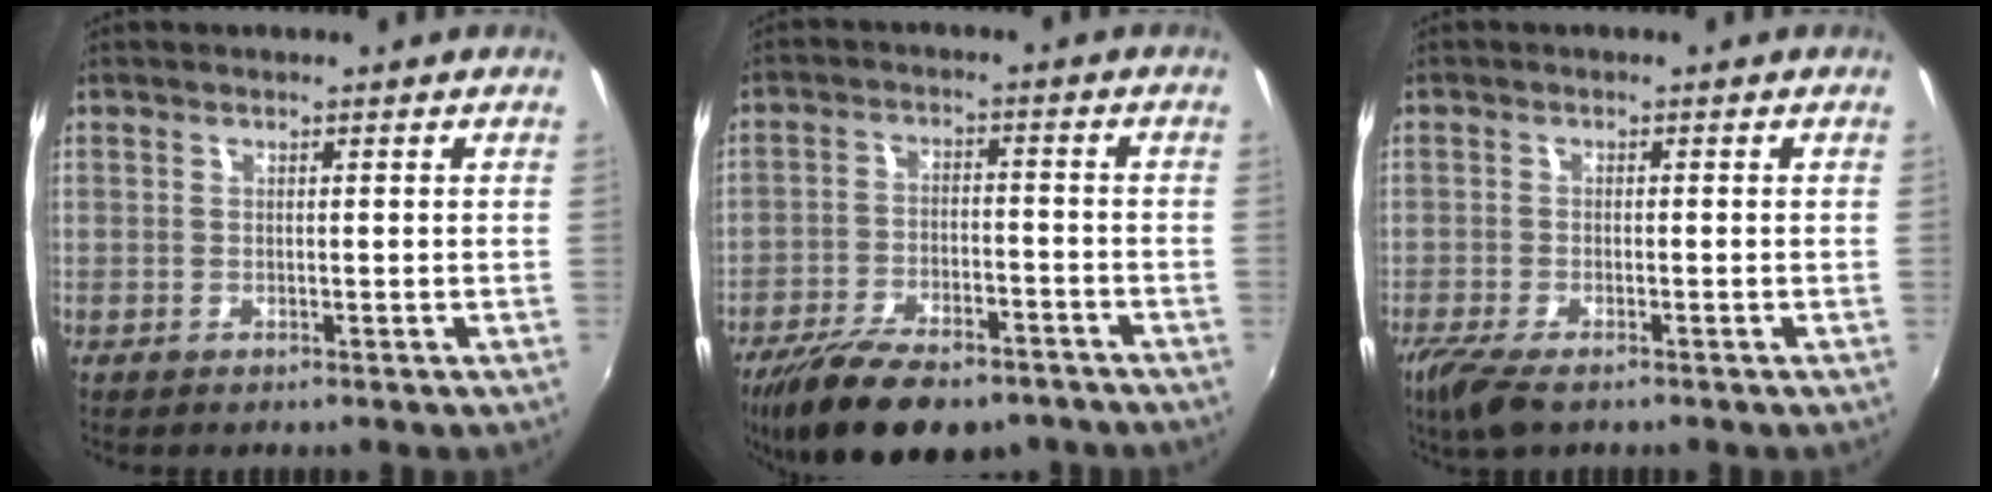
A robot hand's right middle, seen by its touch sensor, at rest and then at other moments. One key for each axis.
{"total": 17.1, "fx": -12.7, "fy": 6.6, "fz": 9.4, "tx": -0.195, "ty": -0.033, "tz": -0.199}
{"total": 6.4, "fx": -4.6, "fy": 1.9, "fz": 4.1, "tx": -0.100, "ty": -0.029, "tz": -0.087}